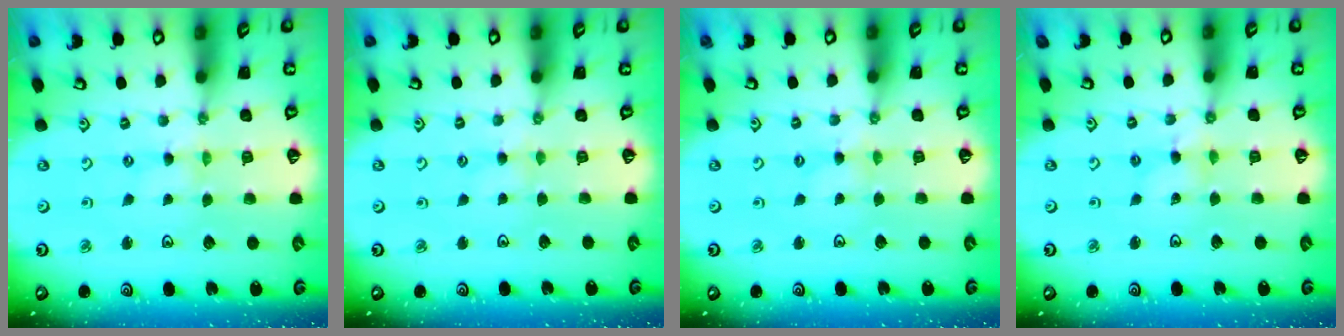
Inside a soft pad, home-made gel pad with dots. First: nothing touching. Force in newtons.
{"total": 1.8, "press": 1.8, "slide": 0.4}
{"total": 0.5, "press": 0.5, "slide": 0.2}
{"total": 2.0, "press": 2.0, "slide": 0.3}